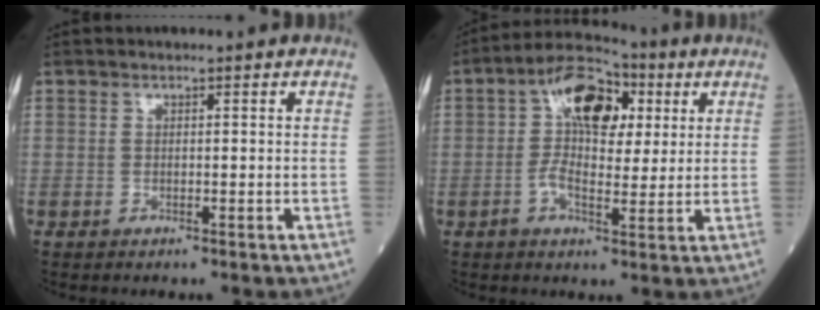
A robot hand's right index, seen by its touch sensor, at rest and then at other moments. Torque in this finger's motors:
{"motor_torque": [0.47, -0.20, 0.21, 0.04]}